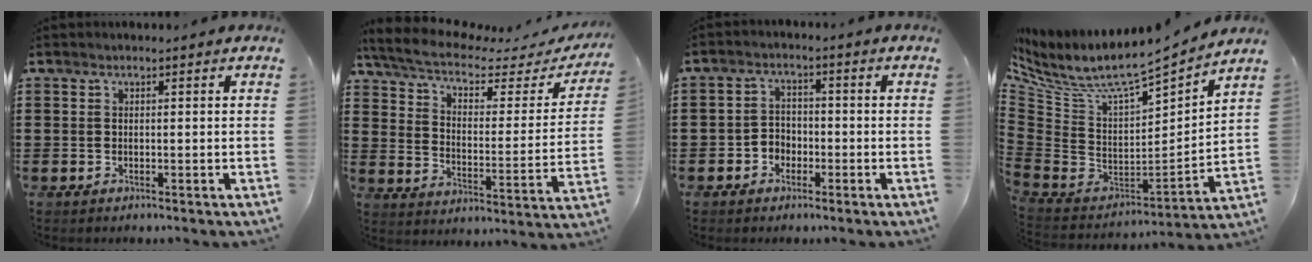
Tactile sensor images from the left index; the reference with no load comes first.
{"total": 6.4, "force": [4.9, 1.6, 3.7], "torque": [-0.094, -0.030, 0.083]}
{"total": 2.8, "force": [-1.7, 2.2, 0.8], "torque": [-0.022, 0.007, -0.038]}
{"total": 6.1, "force": [4.7, 1.5, 3.6], "torque": [-0.093, -0.052, 0.075]}